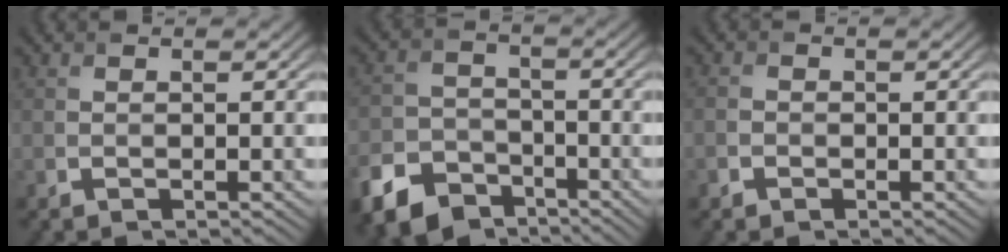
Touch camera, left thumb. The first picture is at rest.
{"total": 9.0, "force": [-6.1, 5.6, 3.6], "torque": [-0.089, -0.023, -0.121]}
{"total": 1.4, "force": [-0.7, 1.1, 0.4], "torque": [-0.006, 0.000, -0.020]}